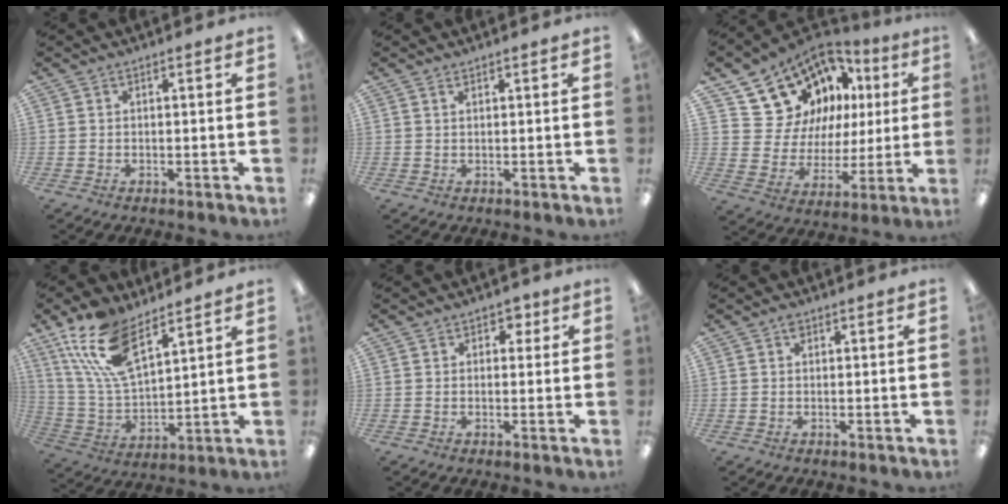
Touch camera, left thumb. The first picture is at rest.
{"total": 0.8, "force": [0.6, 0.2, 0.4], "torque": [-0.008, 0.001, 0.011]}
{"total": 15.7, "force": [10.5, 11.0, 3.6], "torque": [-0.093, -0.068, 0.214]}
{"total": 16.8, "force": [10.4, 7.2, 11.0], "torque": [-0.240, -0.030, 0.186]}
{"total": 2.6, "force": [1.2, 2.1, 1.2], "torque": [-0.007, 0.000, 0.017]}
{"total": 1.2, "force": [0.6, 0.8, 0.7], "torque": [-0.008, 0.000, 0.009]}